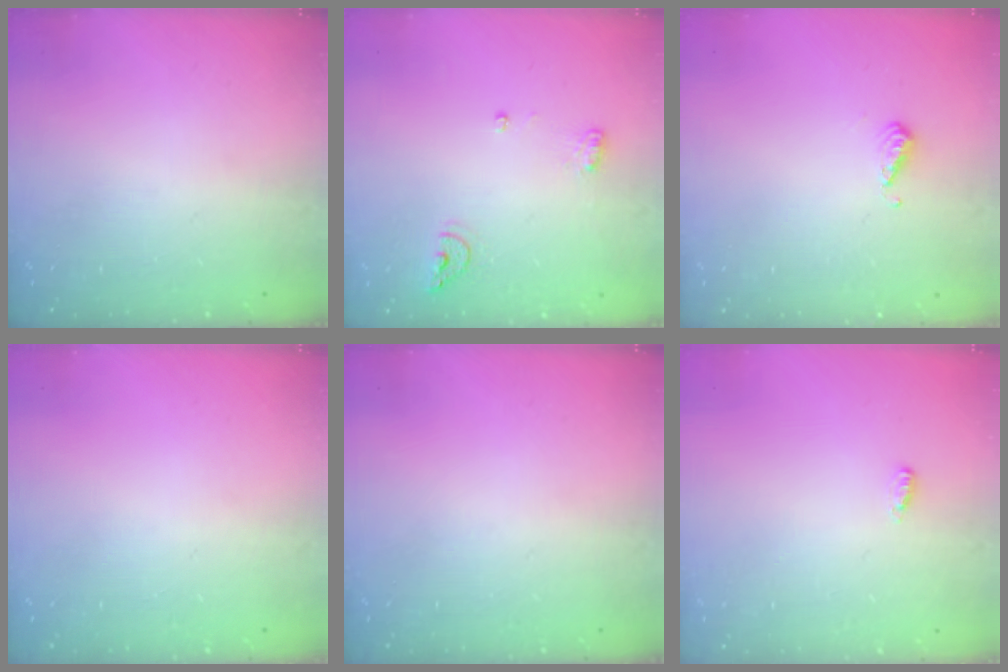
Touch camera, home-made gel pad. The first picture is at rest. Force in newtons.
{"total": 6.6, "press": 6.5, "slide": 1.0}
{"total": 4.6, "press": 4.5, "slide": 0.9}
{"total": 0.0}
{"total": 0.0}
{"total": 7.1, "press": 3.0, "slide": 6.4}